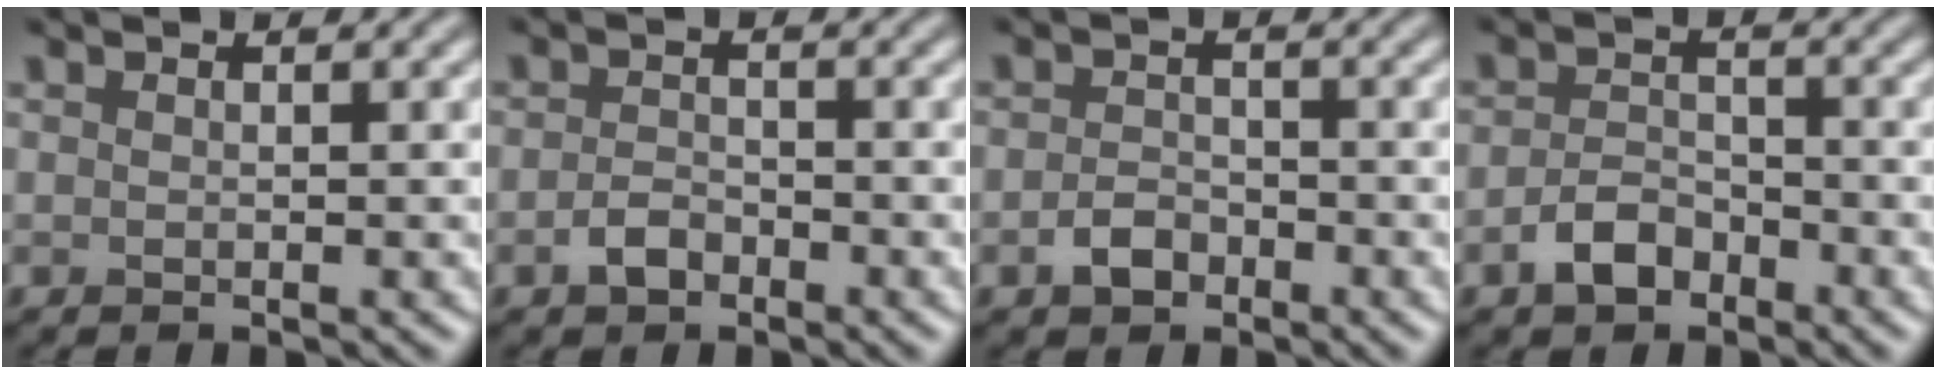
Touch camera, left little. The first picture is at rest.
{"total": 1.8, "force": [-1.2, 1.0, 0.8], "torque": [-0.017, 0.002, -0.027]}
{"total": 2.1, "force": [-1.3, 1.4, 0.9], "torque": [-0.014, 0.002, -0.030]}
{"total": 2.8, "force": [-1.9, 1.6, 1.3], "torque": [-0.022, 0.006, -0.041]}